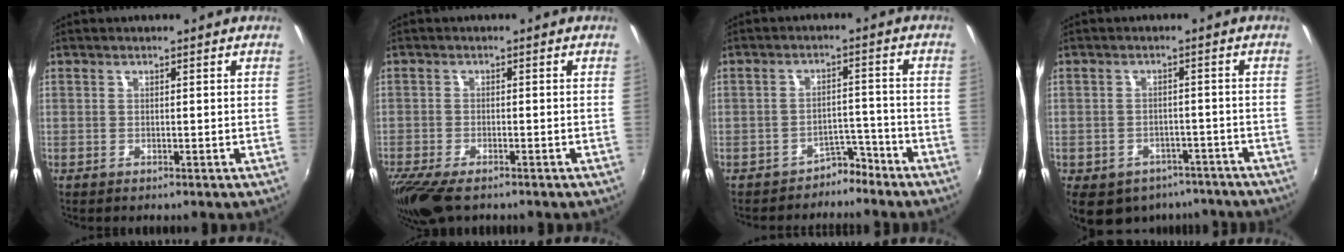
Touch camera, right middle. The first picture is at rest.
{"total": 8.5, "force": [-6.4, 2.4, 5.0], "torque": [-0.120, -0.039, -0.118]}
{"total": 4.7, "force": [-4.1, 2.2, 0.7], "torque": [-0.014, 0.019, -0.059]}
{"total": 15.1, "force": [-10.5, 9.0, 6.2], "torque": [-0.141, -0.004, -0.127]}